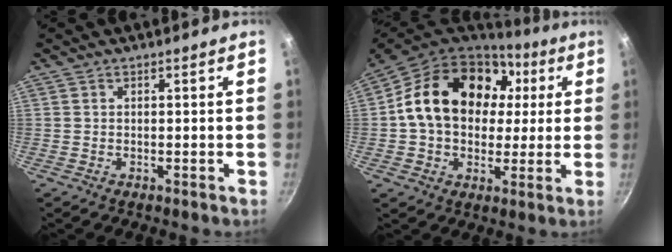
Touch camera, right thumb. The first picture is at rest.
{"total": 22.4, "force": [4.5, 16.5, 14.5], "torque": [-0.232, 0.025, 0.070]}